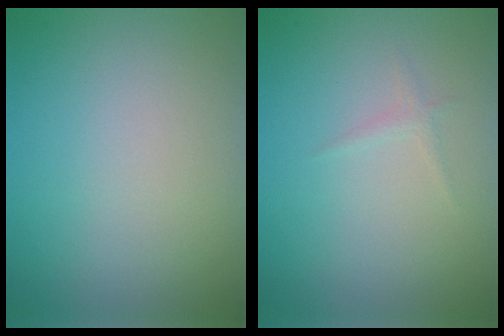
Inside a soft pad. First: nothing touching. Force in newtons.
{"total": 0.6, "press": 0.6, "slide": 0.0}